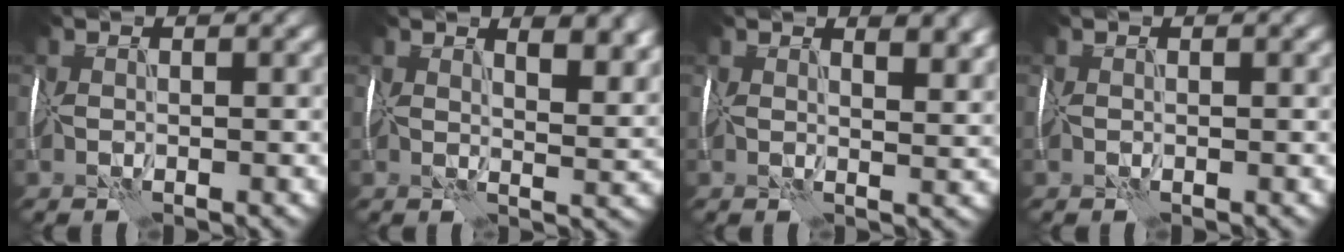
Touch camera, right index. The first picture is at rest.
{"total": 6.9, "force": [3.9, 2.9, 4.9], "torque": [-0.039, 0.009, 0.049]}
{"total": 5.2, "force": [3.0, 2.2, 3.6], "torque": [-0.031, 0.005, 0.042]}
{"total": 0.0}